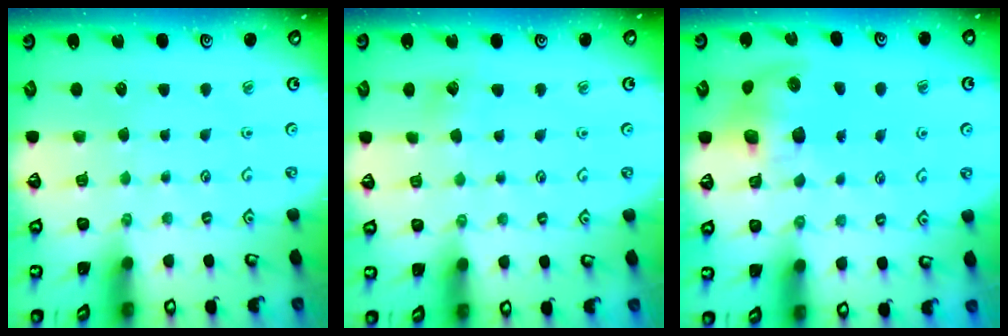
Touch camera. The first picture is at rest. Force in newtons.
{"total": 5.3, "press": 5.3, "slide": 0.6}
{"total": 8.7, "press": 8.6, "slide": 1.1}